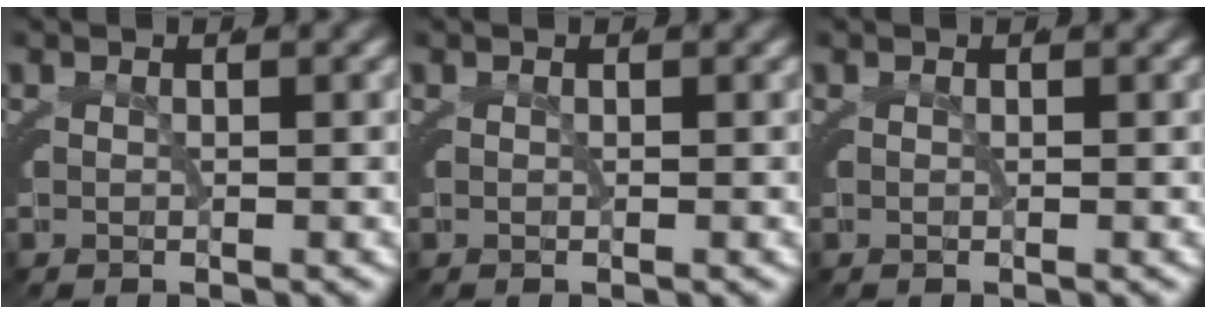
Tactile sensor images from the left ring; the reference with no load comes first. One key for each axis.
{"total": 0.0}
{"total": 0.0}